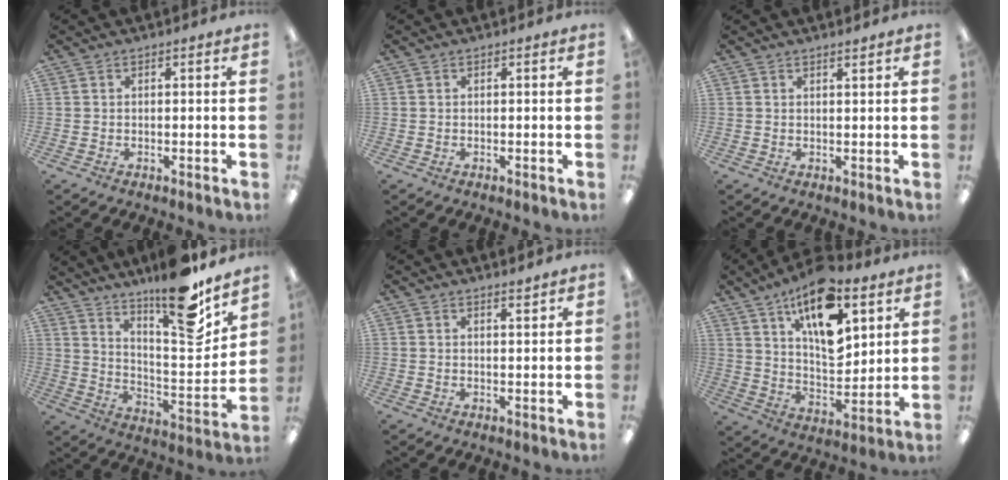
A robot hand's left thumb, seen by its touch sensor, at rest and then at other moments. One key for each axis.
{"total": 0.0}
{"total": 1.3, "fx": 1.2, "fy": -0.1, "fz": 0.5, "tx": -0.011, "ty": -0.004, "tz": 0.022}
{"total": 18.0, "fx": 14.1, "fy": 3.8, "fz": 10.5, "tx": -0.154, "ty": -0.117, "tz": 0.231}
{"total": 2.0, "fx": 1.8, "fy": 0.1, "fz": 1.0, "tx": -0.014, "ty": -0.008, "tz": 0.030}
{"total": 18.5, "fx": 10.5, "fy": 8.2, "fz": 12.9, "tx": -0.198, "ty": -0.054, "tz": 0.178}